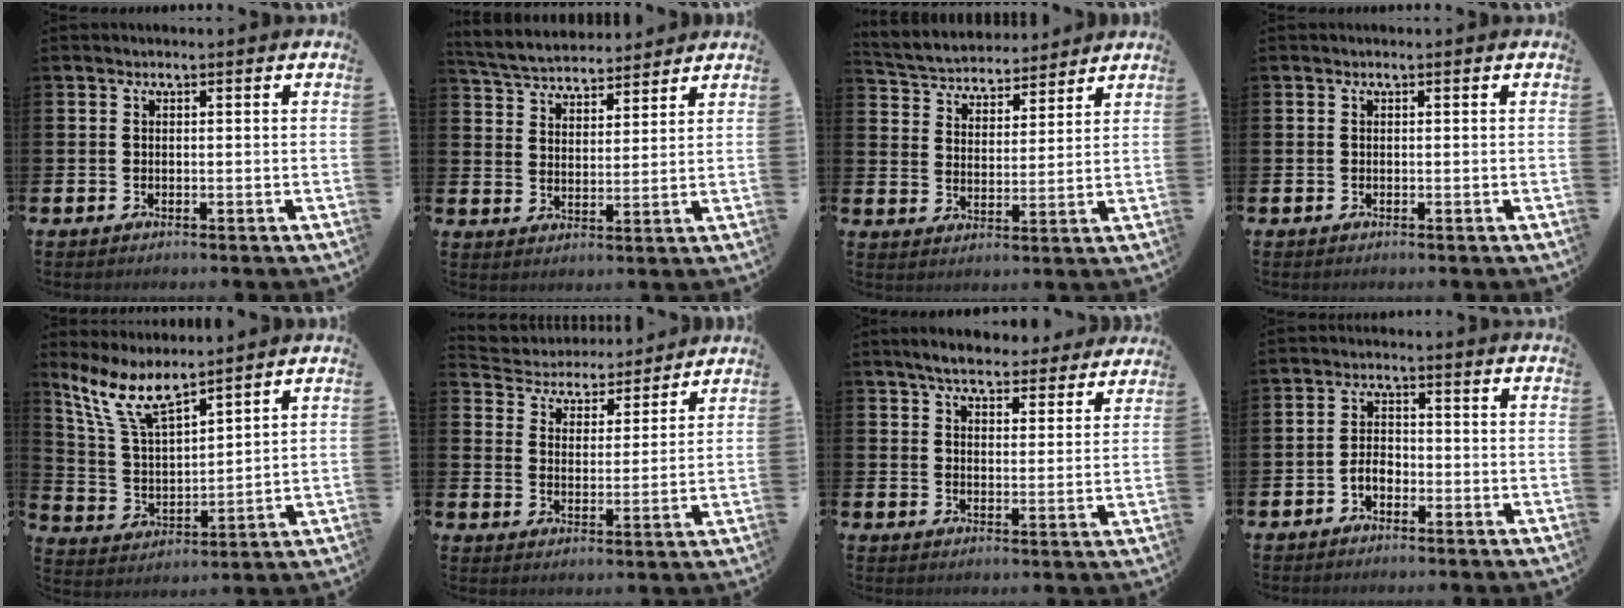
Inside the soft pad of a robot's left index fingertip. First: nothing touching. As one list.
[{"total": 5.1, "force": [5.0, 1.1, 0.2], "torque": [-0.028, -0.030, 0.089]}, {"total": 4.6, "force": [4.4, 1.5, -0.3], "torque": [-0.022, -0.034, 0.074]}, {"total": 0.0}, {"total": 8.8, "force": [7.1, 2.3, 4.6], "torque": [-0.122, -0.026, 0.131]}, {"total": 4.8, "force": [4.5, 1.7, -0.2], "torque": [-0.027, -0.039, 0.074]}, {"total": 6.2, "force": [5.9, 1.3, 1.3], "torque": [-0.034, -0.030, 0.104]}, {"total": 2.5, "force": [-1.8, 1.4, 1.1], "torque": [-0.021, 0.006, -0.038]}]